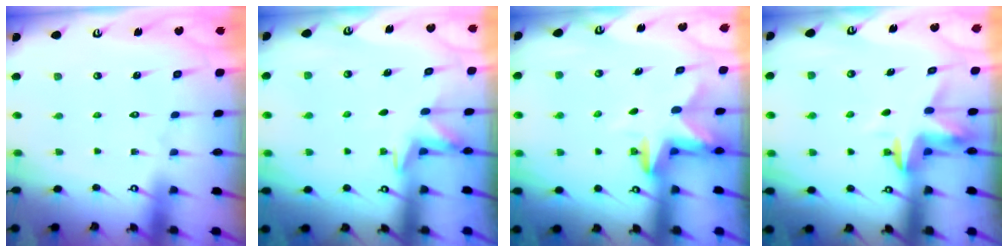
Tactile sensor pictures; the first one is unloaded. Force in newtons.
{"total": 2.1, "press": 1.8, "slide": 1.1}
{"total": 2.7, "press": 2.7, "slide": 0.5}
{"total": 3.6, "press": 3.6, "slide": 0.2}